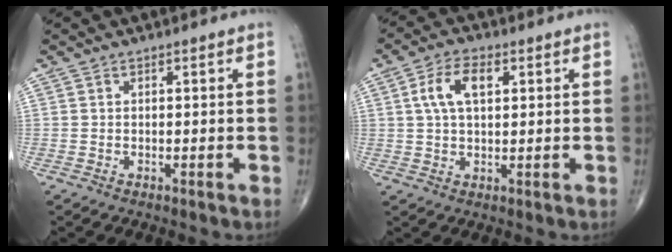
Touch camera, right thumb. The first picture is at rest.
{"total": 7.2, "force": [2.1, 3.7, 5.8], "torque": [-0.112, 0.008, 0.038]}